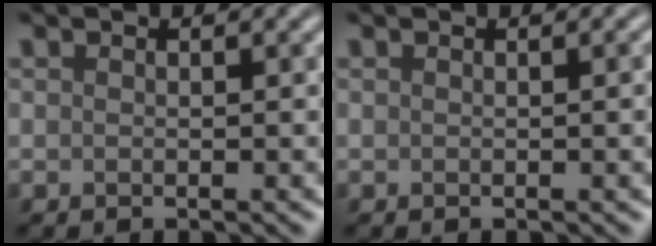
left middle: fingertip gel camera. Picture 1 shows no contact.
{"total": 1.5, "force": [0.1, 0.4, 1.4], "torque": [-0.012, 0.006, -0.002]}